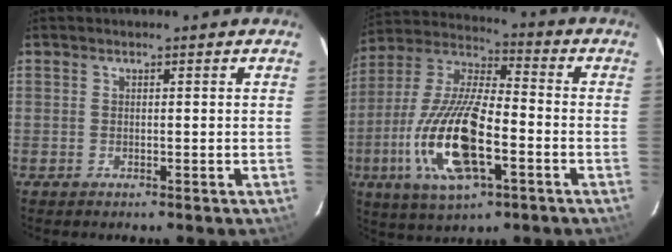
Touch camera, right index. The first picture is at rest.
{"total": 19.4, "force": [-6.3, 6.8, 17.1], "torque": [-0.359, -0.018, -0.122]}